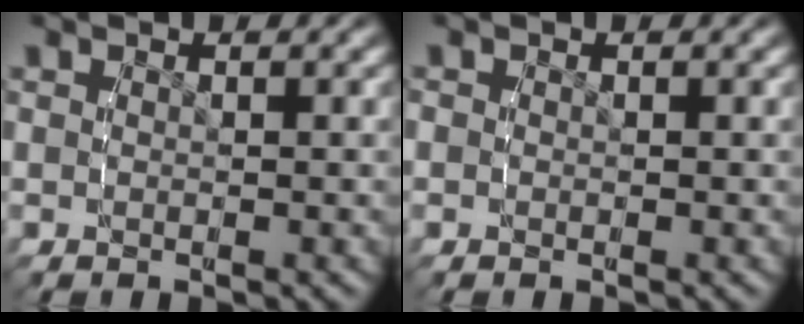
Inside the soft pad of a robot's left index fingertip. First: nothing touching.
{"total": 0.7, "force": [-0.2, 0.6, 0.1], "torque": [-0.009, -0.006, -0.002]}